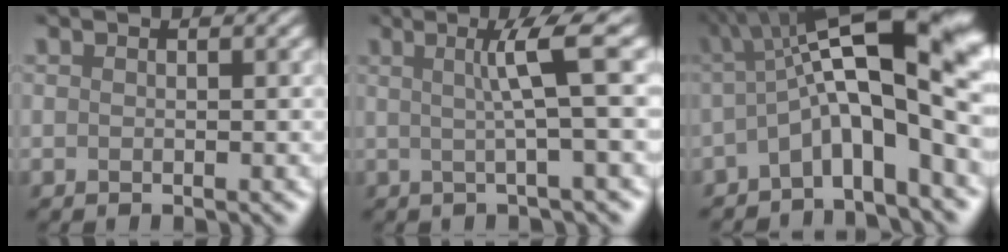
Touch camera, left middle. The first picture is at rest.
{"total": 3.5, "force": [0.7, -0.3, 3.5], "torque": [-0.058, 0.012, 0.019]}
{"total": 10.9, "force": [-0.2, 2.6, 10.6], "torque": [-0.174, 0.031, -0.002]}